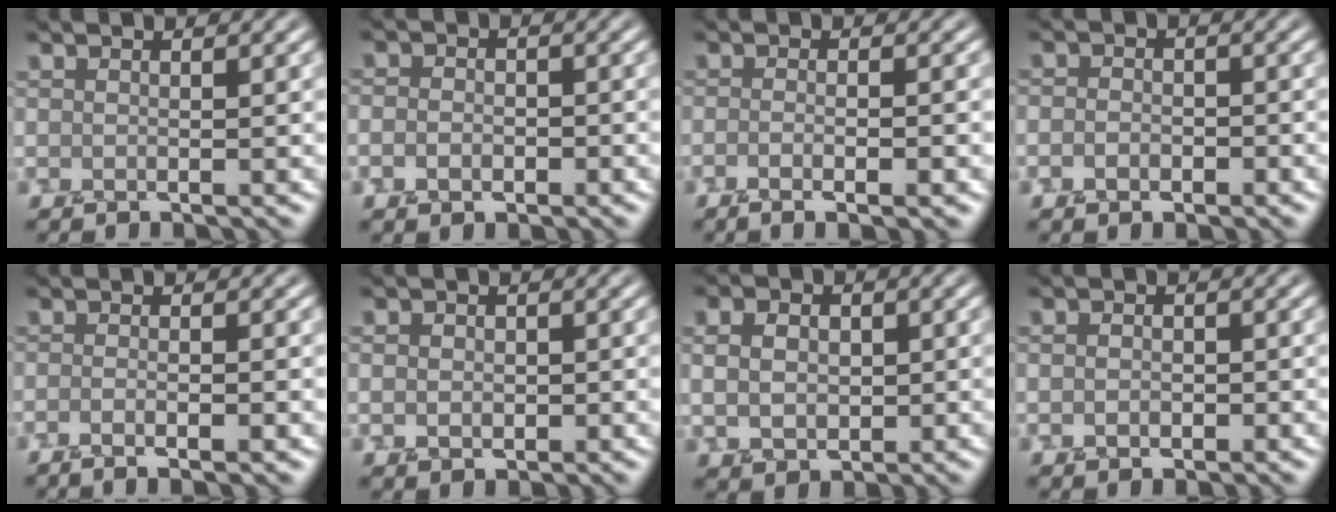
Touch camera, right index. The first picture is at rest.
{"total": 2.2, "force": [-0.7, 1.7, 1.1], "torque": [-0.007, 0.001, -0.017]}
{"total": 3.8, "force": [-1.2, 1.4, 3.3], "torque": [-0.022, -0.001, -0.026]}
{"total": 1.8, "force": [-0.7, 1.4, 0.9], "torque": [-0.001, 0.003, -0.018]}
{"total": 3.1, "force": [-1.2, 1.1, 2.6], "torque": [-0.019, 0.001, -0.021]}
{"total": 2.2, "force": [0.1, 1.9, 1.0], "torque": [-0.005, 0.005, -0.001]}
{"total": 4.3, "force": [0.6, 3.4, 2.6], "torque": [-0.036, 0.013, -0.002]}
{"total": 1.5, "force": [-0.2, 1.2, 0.8], "torque": [-0.009, 0.003, -0.005]}